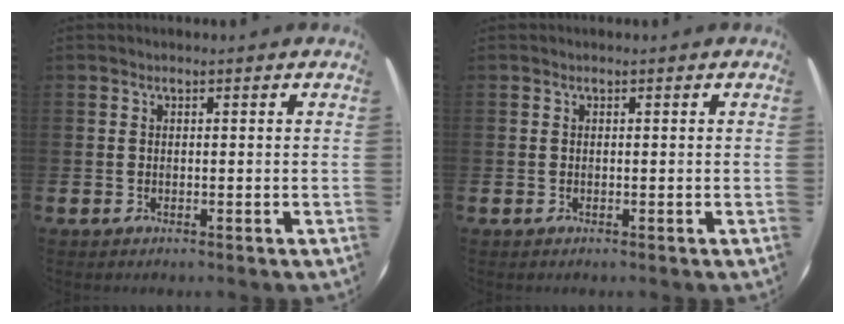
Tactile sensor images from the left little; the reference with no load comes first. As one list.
[{"total": 0.0}]